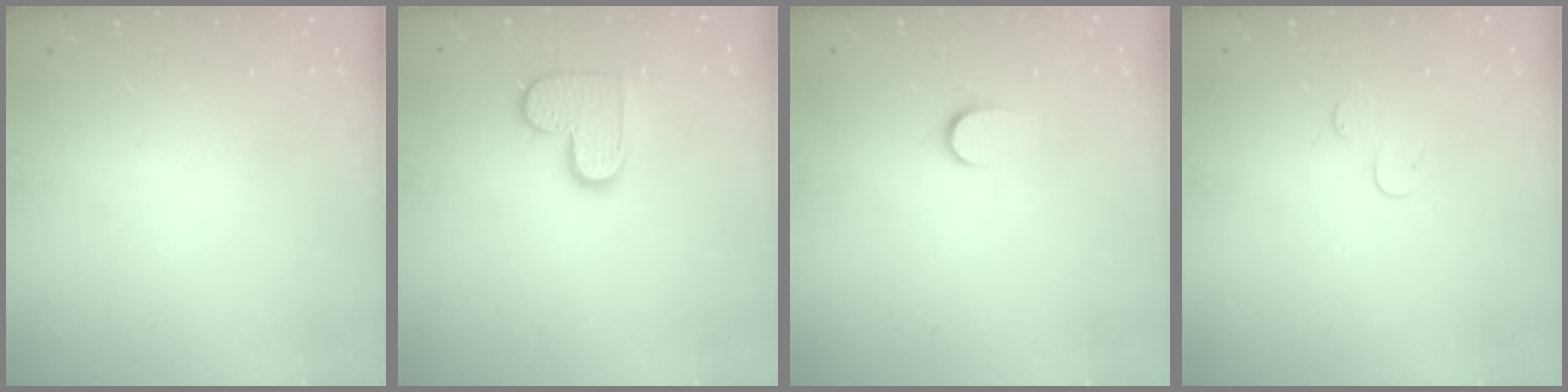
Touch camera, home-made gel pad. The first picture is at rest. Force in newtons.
{"total": 10.5, "press": 10.5, "slide": 0.5}
{"total": 6.9, "press": 6.9, "slide": 0.8}
{"total": 3.7, "press": 3.7, "slide": 0.3}